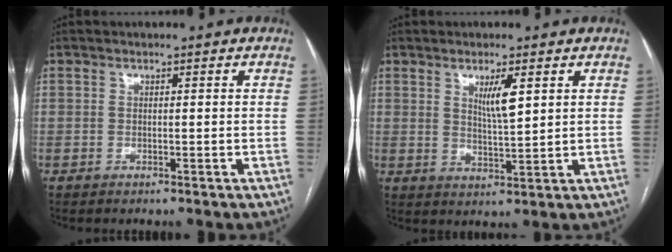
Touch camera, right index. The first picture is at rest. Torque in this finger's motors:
{"motor_torque": [0.14, 0.08, 0.13, 0.06]}